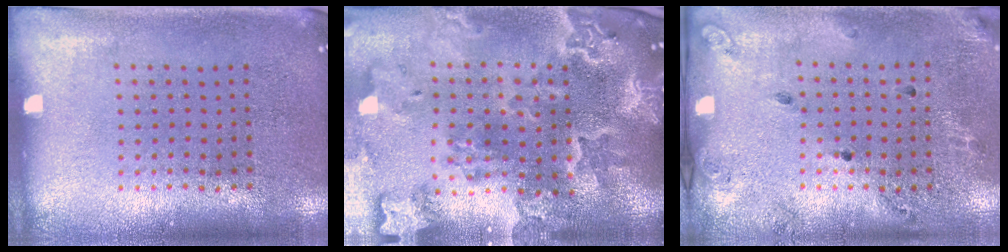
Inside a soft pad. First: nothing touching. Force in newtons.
{"total": 4.7, "press": 3.8, "slide": 2.8}
{"total": 1.6, "press": 1.2, "slide": 1.1}